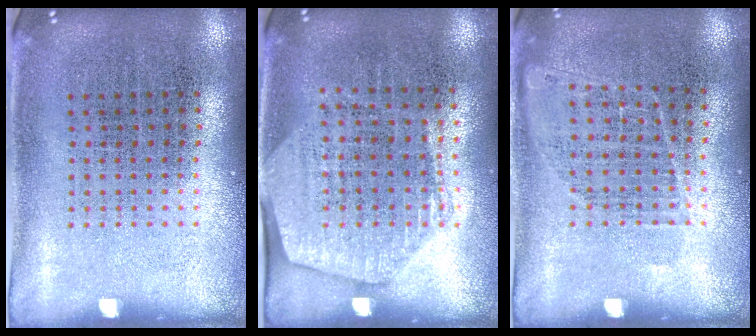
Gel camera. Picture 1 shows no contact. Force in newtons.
{"total": 1.6, "press": 1.4, "slide": 0.8}
{"total": 1.0, "press": 0.9, "slide": 0.6}